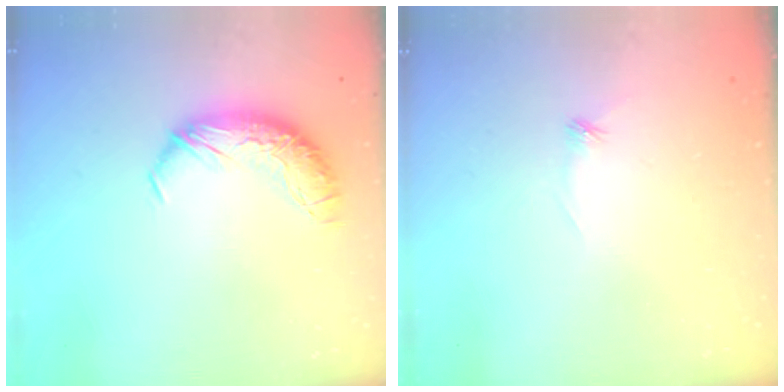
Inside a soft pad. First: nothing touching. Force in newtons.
{"total": 8.7, "press": 8.7, "slide": 0.4}